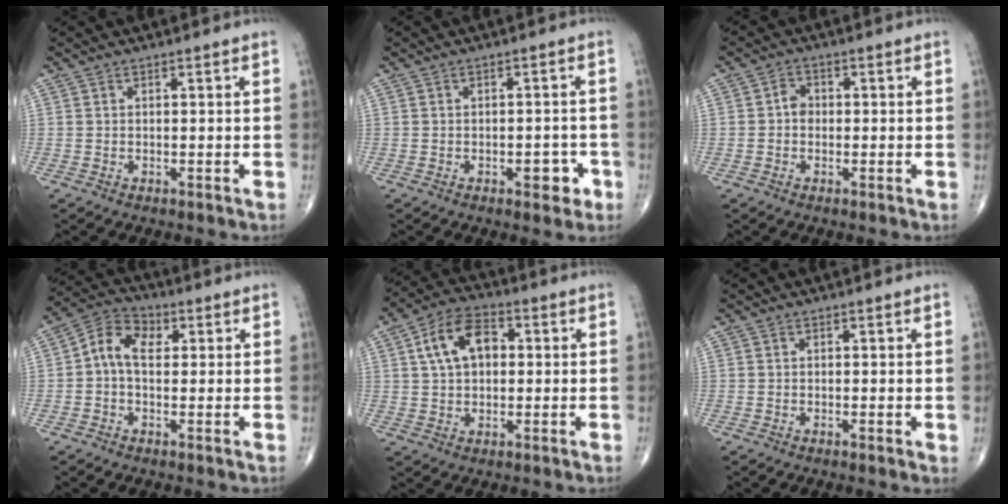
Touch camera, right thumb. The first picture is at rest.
{"total": 3.9, "force": [-1.7, 2.1, 2.9], "torque": [-0.018, 0.013, -0.018]}
{"total": 2.3, "force": [-0.2, 1.9, 1.2], "torque": [-0.007, 0.007, -0.011]}
{"total": 7.4, "force": [0.9, 5.0, 5.4], "torque": [-0.079, 0.020, 0.007]}
{"total": 10.2, "force": [2.2, 6.5, 7.5], "torque": [-0.118, 0.018, 0.031]}
{"total": 0.9, "force": [0.0, 0.2, 0.9], "torque": [-0.014, -0.003, -0.002]}